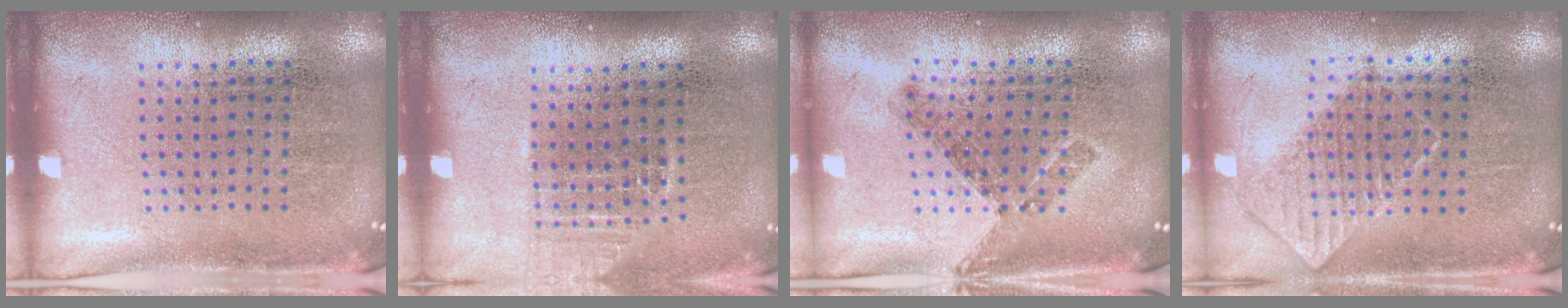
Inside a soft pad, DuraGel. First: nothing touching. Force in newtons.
{"total": 1.0, "press": 0.9, "slide": 0.5}
{"total": 0.8, "press": 0.8, "slide": 0.3}
{"total": 0.7, "press": 0.7, "slide": 0.1}